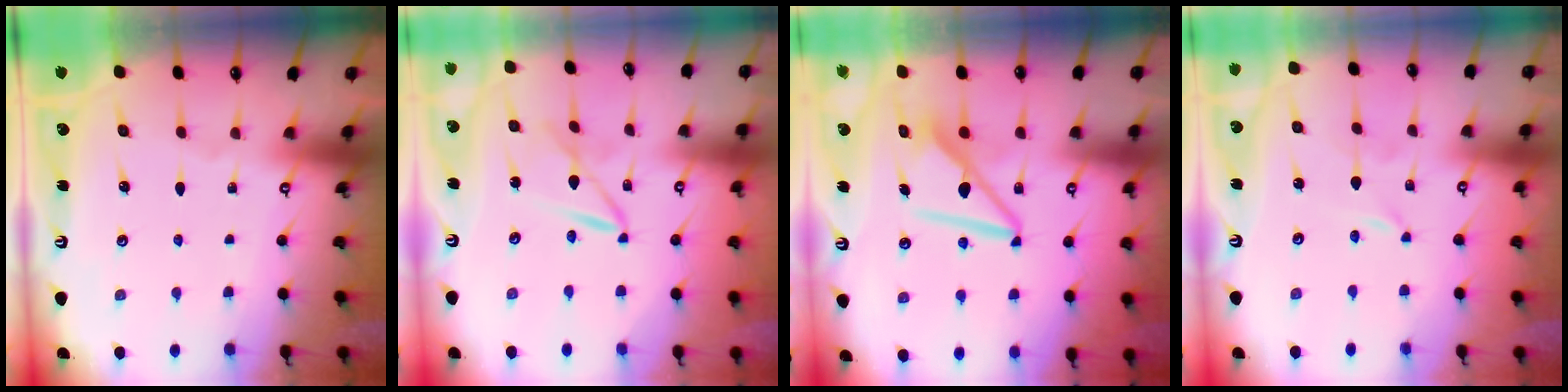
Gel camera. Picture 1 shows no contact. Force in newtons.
{"total": 5.1, "press": 5.1, "slide": 0.2}
{"total": 9.0, "press": 9.0, "slide": 0.6}
{"total": 0.0}